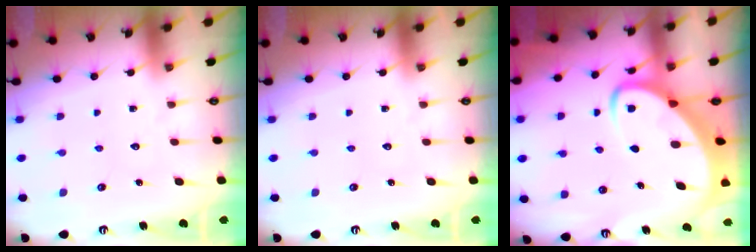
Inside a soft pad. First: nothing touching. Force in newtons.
{"total": 0.0}
{"total": 5.2, "press": 5.1, "slide": 0.6}